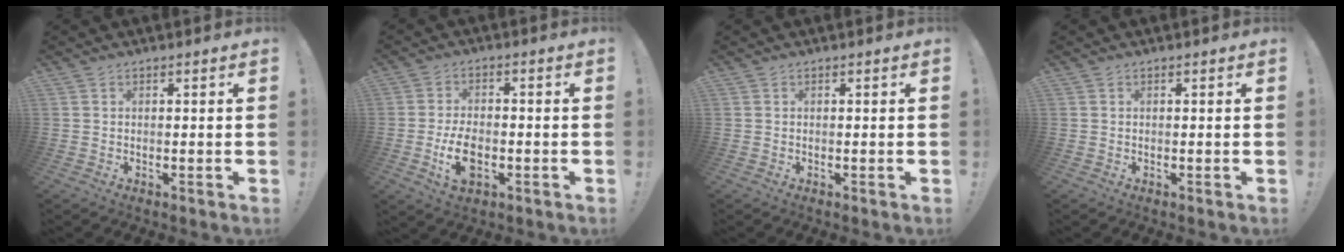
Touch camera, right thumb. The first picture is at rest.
{"total": 8.0, "force": [-2.3, 4.4, 6.3], "torque": [-0.109, 0.000, -0.038]}
{"total": 0.0}
{"total": 0.0}